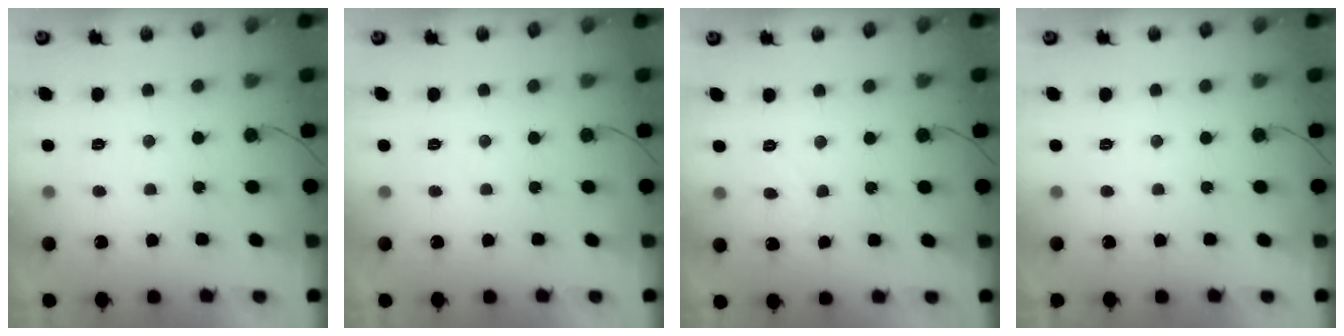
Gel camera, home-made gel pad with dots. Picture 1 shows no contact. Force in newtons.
{"total": 0.0}
{"total": 4.6, "press": 4.5, "slide": 0.4}
{"total": 1.8, "press": 1.8, "slide": 0.0}